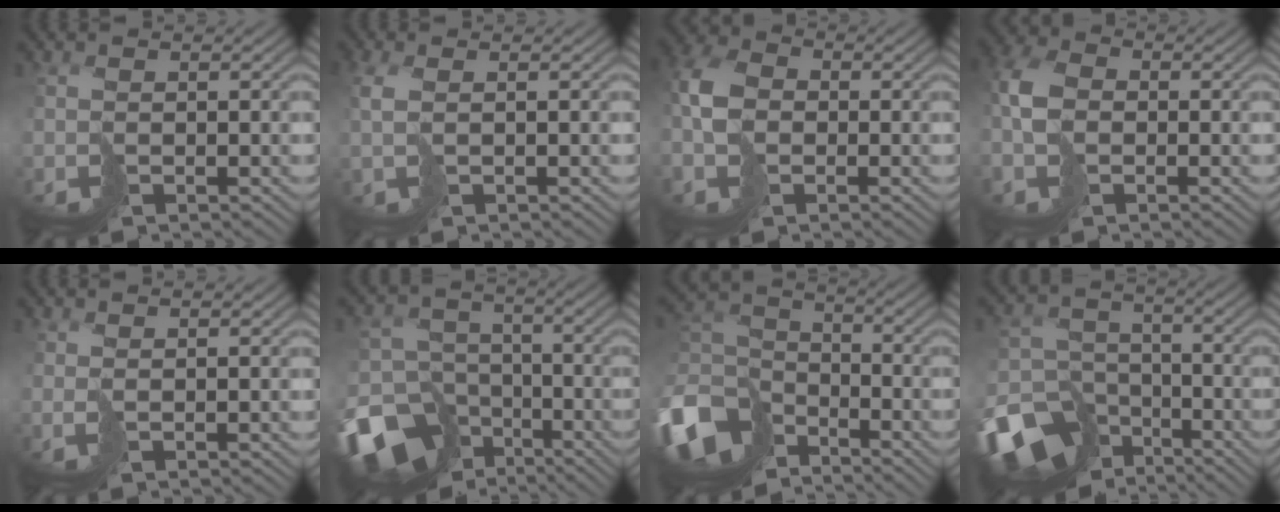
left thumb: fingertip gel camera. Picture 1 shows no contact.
{"total": 1.8, "force": [0.6, 0.5, 1.6], "torque": [-0.040, 0.002, 0.012]}
{"total": 6.1, "force": [-0.9, 4.6, 4.0], "torque": [-0.109, -0.001, -0.024]}
{"total": 5.5, "force": [-0.7, 4.0, 3.7], "torque": [-0.100, 0.000, -0.021]}
{"total": 0.8, "force": [0.5, 0.1, 0.6], "torque": [-0.016, -0.001, 0.011]}
{"total": 16.6, "force": [-9.9, 12.1, 5.6], "torque": [-0.168, -0.062, -0.146]}
{"total": 12.4, "force": [-7.0, 8.3, 6.0], "torque": [-0.189, -0.025, -0.138]}
{"total": 15.3, "force": [-10.1, 10.3, 5.3], "torque": [-0.156, -0.057, -0.141]}